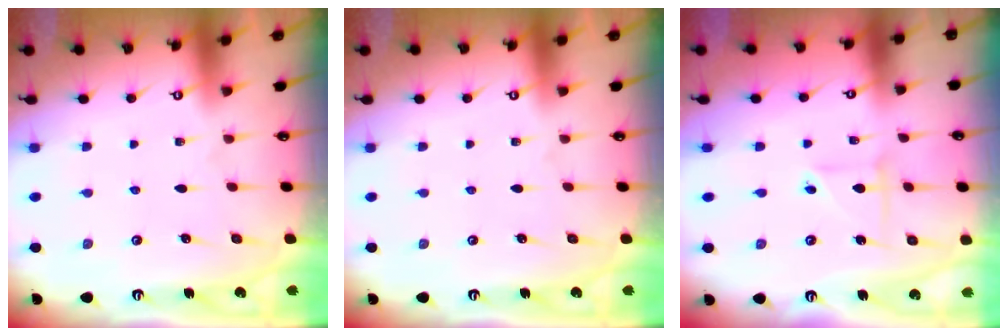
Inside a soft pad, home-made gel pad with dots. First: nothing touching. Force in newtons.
{"total": 0.0}
{"total": 2.9, "press": 2.9, "slide": 0.3}